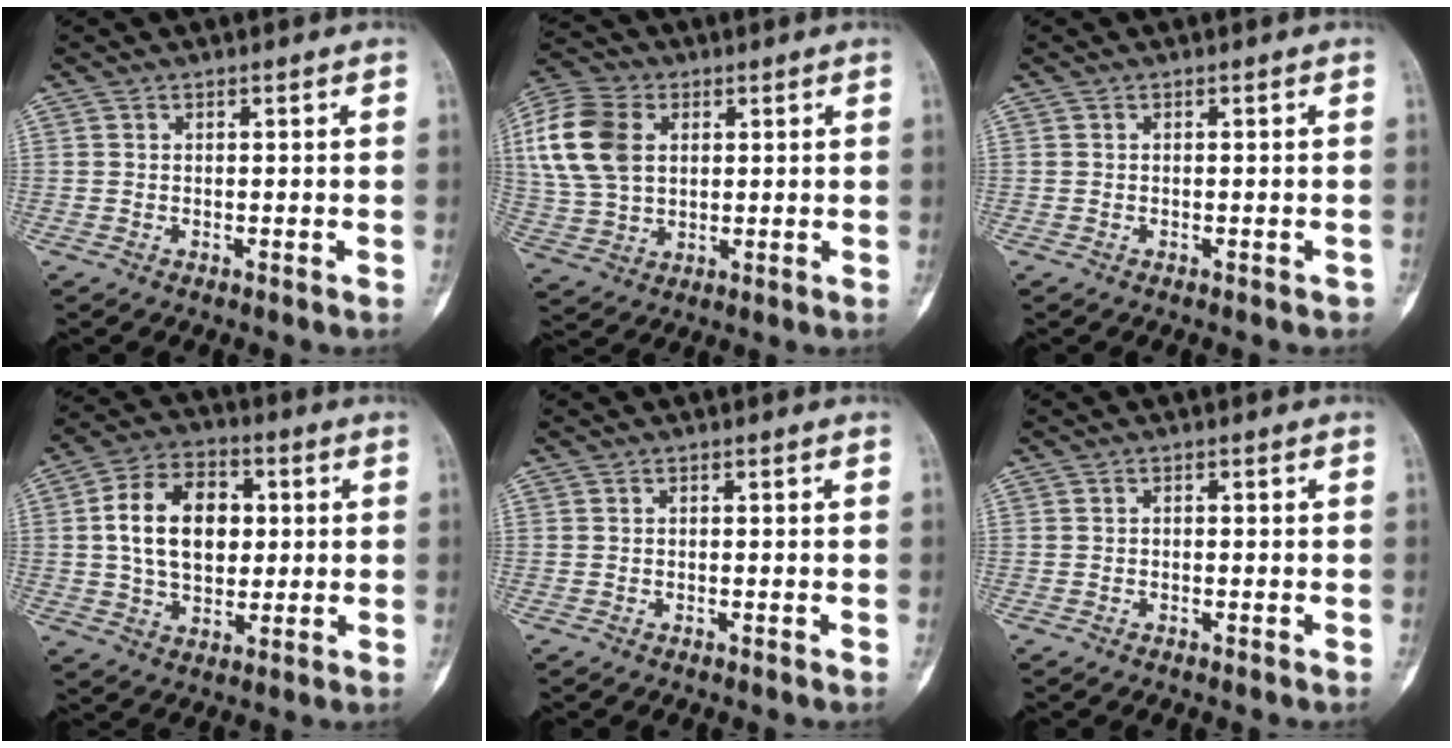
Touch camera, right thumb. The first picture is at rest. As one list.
[{"total": 14.6, "force": [3.4, 10.2, 9.9], "torque": [-0.193, 0.006, 0.063]}, {"total": 1.0, "force": [-0.7, 0.4, 0.4], "torque": [-0.009, 0.002, -0.007]}, {"total": 14.6, "force": [1.9, 9.9, 10.6], "torque": [-0.151, 0.010, 0.029]}, {"total": 0.0}, {"total": 0.5, "force": [-0.1, 0.3, 0.4], "torque": [-0.004, 0.001, -0.007]}]